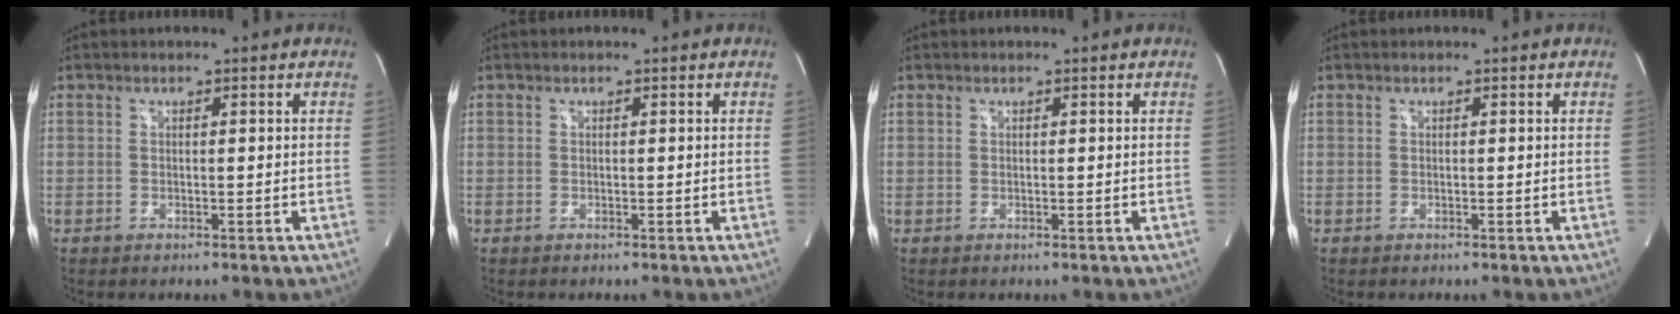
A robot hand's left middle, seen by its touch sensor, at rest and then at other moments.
{"total": 0.0}
{"total": 0.0}
{"total": 0.0}